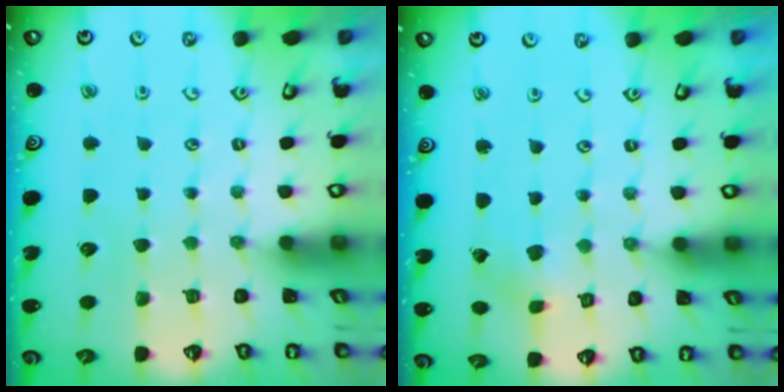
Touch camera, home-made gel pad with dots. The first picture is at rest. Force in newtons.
{"total": 0.7, "press": 0.7, "slide": 0.1}